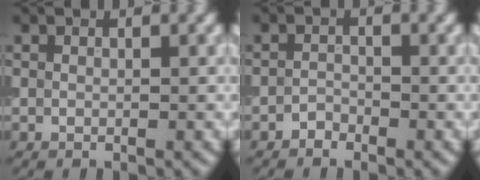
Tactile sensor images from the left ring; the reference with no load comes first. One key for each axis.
{"total": 1.0, "fx": -0.9, "fy": 0.3, "fz": 0.1, "tx": 0.000, "ty": 0.004, "tz": -0.018}